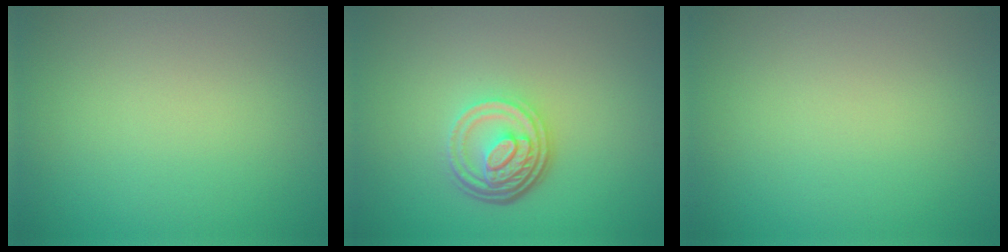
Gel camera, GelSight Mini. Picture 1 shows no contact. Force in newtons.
{"total": 4.9, "press": 3.5, "slide": 3.4}
{"total": 0.0}